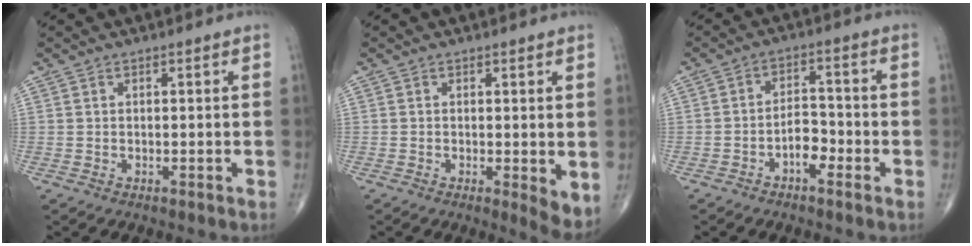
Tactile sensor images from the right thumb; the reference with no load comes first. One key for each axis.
{"total": 4.3, "fx": -0.1, "fy": 1.3, "fz": 4.1, "tx": -0.058, "ty": -0.014, "tz": -0.003}
{"total": 5.0, "fx": -2.4, "fy": 2.5, "fz": 3.6, "tx": -0.047, "ty": 0.027, "tz": -0.044}